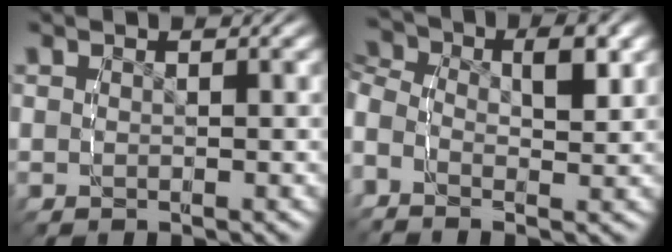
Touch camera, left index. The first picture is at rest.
{"total": 5.5, "force": [0.0, 3.9, 3.8], "torque": [-0.078, 0.000, -0.015]}